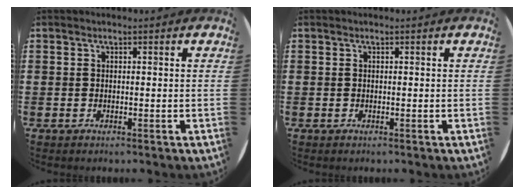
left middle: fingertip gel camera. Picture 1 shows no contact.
{"total": 0.0}